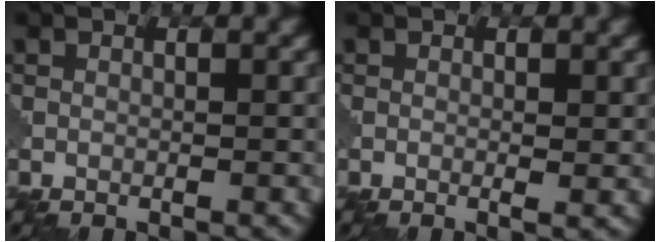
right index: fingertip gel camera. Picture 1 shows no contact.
{"total": 1.3, "force": [-0.1, 0.2, 1.3], "torque": [-0.020, -0.004, -0.003]}